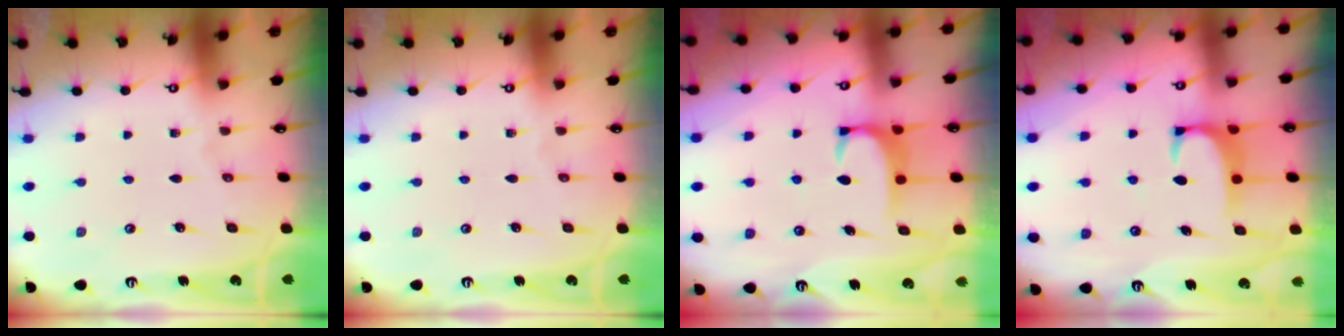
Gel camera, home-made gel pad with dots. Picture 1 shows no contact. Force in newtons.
{"total": 0.0}
{"total": 2.5, "press": 2.4, "slide": 0.6}
{"total": 2.0, "press": 2.0, "slide": 0.3}